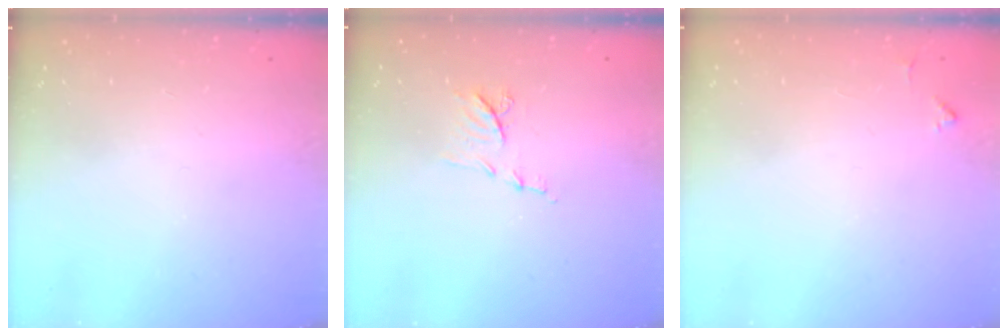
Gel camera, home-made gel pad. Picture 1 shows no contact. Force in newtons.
{"total": 6.9, "press": 6.9, "slide": 0.5}
{"total": 4.1, "press": 4.0, "slide": 0.6}